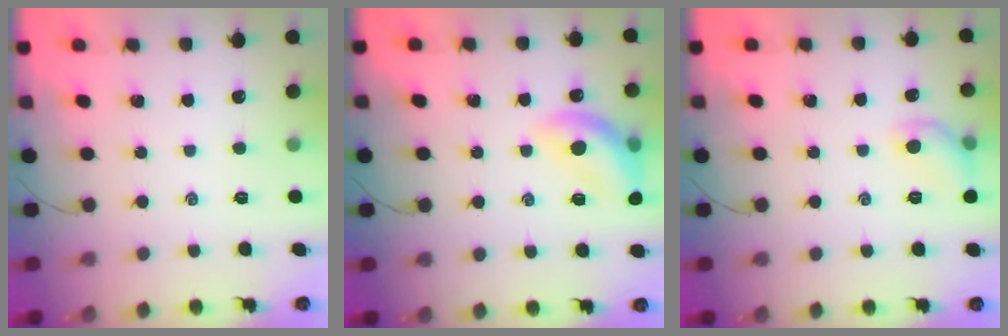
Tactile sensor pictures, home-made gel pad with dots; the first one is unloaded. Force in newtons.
{"total": 14.4, "press": 14.1, "slide": 3.0}
{"total": 7.2, "press": 7.1, "slide": 1.2}